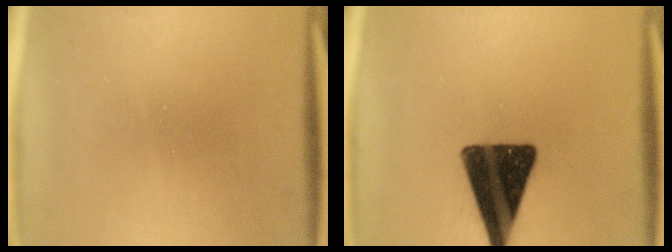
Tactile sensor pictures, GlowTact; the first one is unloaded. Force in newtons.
{"total": 14.5}